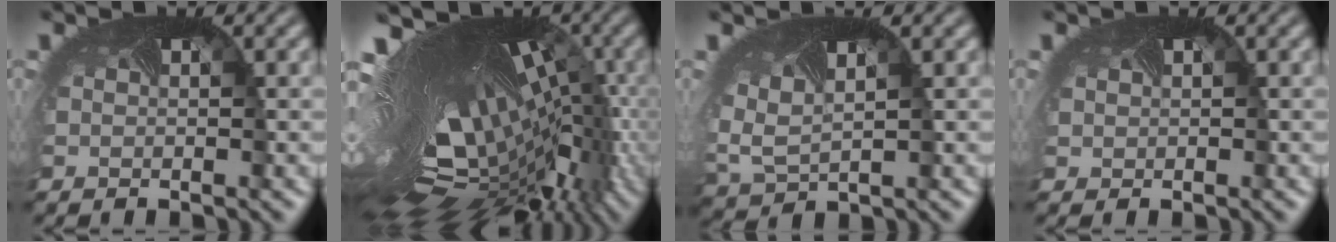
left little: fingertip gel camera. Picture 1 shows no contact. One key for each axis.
{"total": 17.7, "fx": -0.9, "fy": 7.7, "fz": 15.9, "tx": -0.235, "ty": 0.012, "tz": 0.003}
{"total": 4.0, "fx": 1.6, "fy": 2.1, "fz": 3.0, "tx": -0.070, "ty": 0.001, "tz": 0.035}
{"total": 0.6, "fx": 0.4, "fy": 0.3, "fz": 0.0, "tx": -0.005, "ty": 0.002, "tz": 0.009}